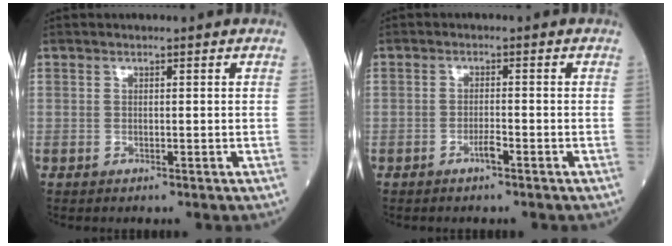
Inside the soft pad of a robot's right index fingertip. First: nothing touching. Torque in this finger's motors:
{"motor_torque": [0.33, -0.21, 0.18, 0.06]}